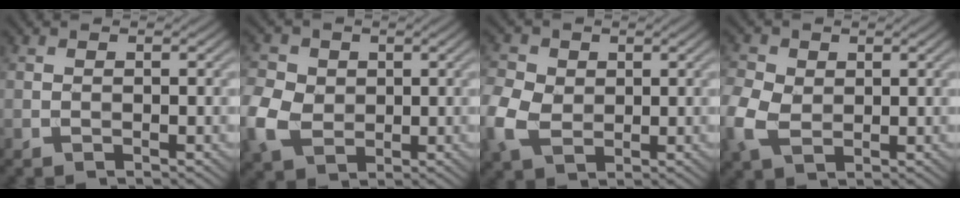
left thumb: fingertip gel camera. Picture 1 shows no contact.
{"total": 6.9, "force": [-0.5, 5.7, 3.8], "torque": [-0.112, -0.001, -0.021]}
{"total": 6.2, "force": [-0.3, 5.0, 3.8], "torque": [-0.109, 0.002, -0.014]}
{"total": 5.5, "force": [-0.1, 4.2, 3.6], "torque": [-0.106, 0.002, -0.006]}